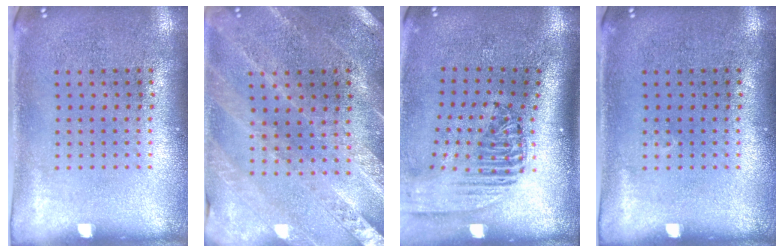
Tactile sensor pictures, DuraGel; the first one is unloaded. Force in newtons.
{"total": 1.0, "press": 1.0, "slide": 0.3}
{"total": 2.4, "press": 1.8, "slide": 1.6}
{"total": 0.0}